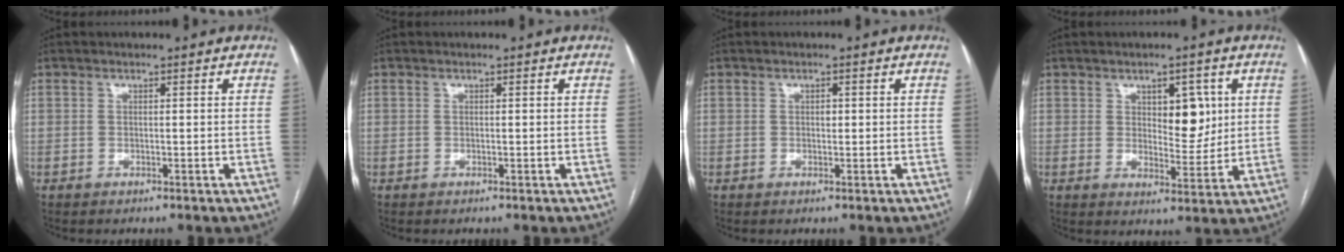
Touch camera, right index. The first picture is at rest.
{"total": 0.0}
{"total": 0.8, "force": [0.1, 0.6, 0.6], "torque": [-0.009, 0.002, 0.000]}
{"total": 6.4, "force": [2.1, 3.0, 5.3], "torque": [-0.071, 0.001, 0.035]}